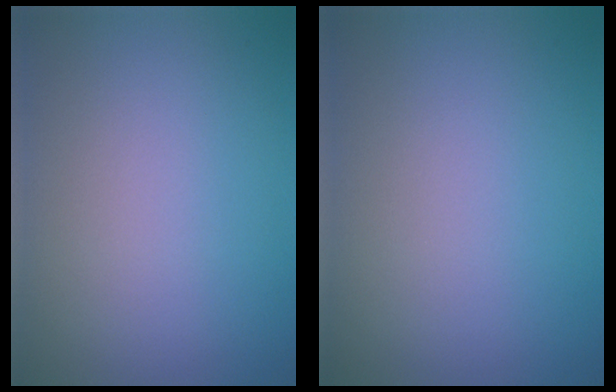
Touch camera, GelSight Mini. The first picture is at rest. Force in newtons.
{"total": 0.0}